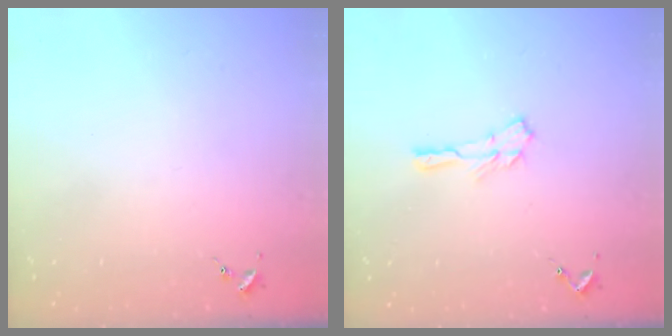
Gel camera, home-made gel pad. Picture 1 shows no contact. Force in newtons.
{"total": 6.3, "press": 6.3, "slide": 0.3}